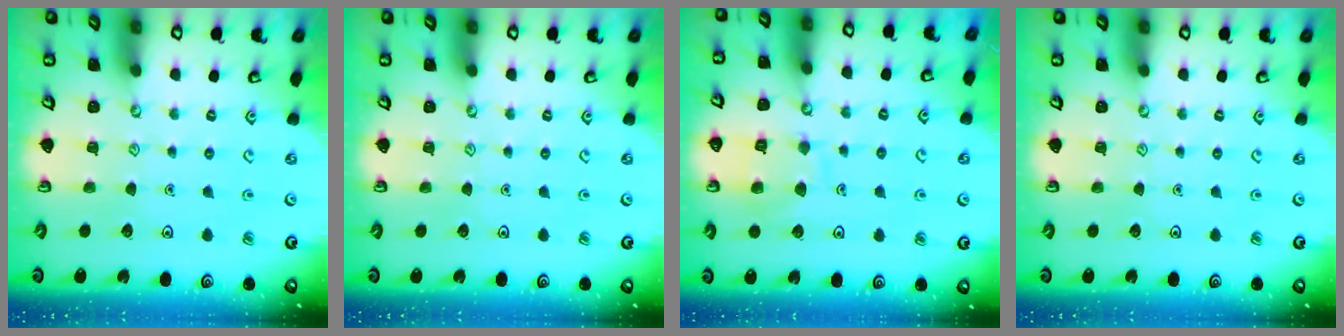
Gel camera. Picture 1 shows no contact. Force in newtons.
{"total": 0.0}
{"total": 9.0, "press": 9.0, "slide": 0.8}
{"total": 0.0}